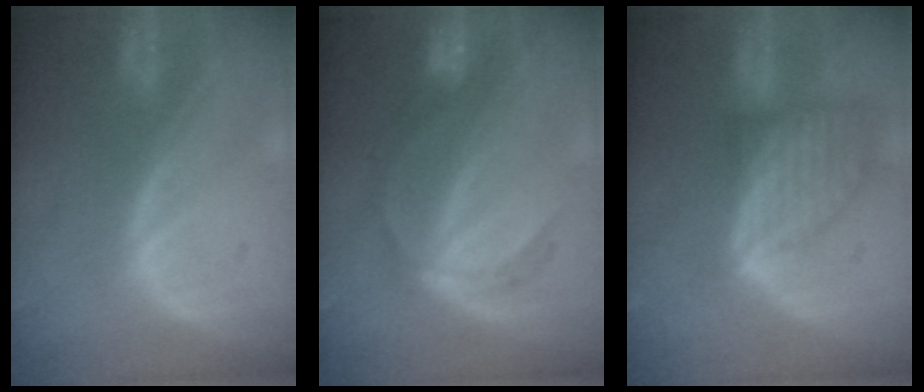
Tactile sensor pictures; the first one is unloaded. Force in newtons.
{"total": 5.6, "press": 5.0, "slide": 2.5}
{"total": 8.0, "press": 7.3, "slide": 3.2}